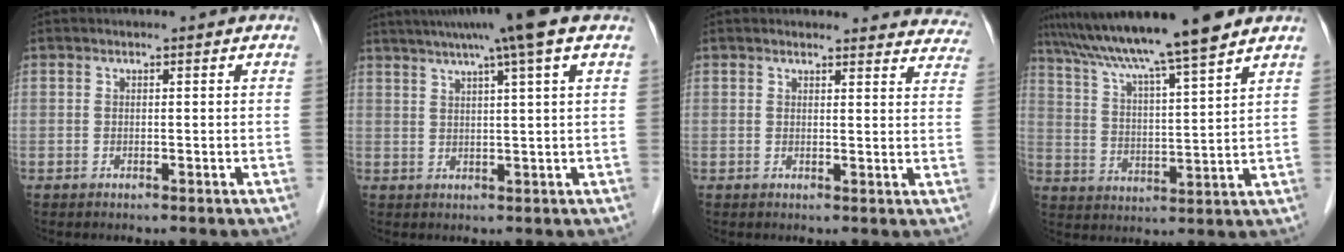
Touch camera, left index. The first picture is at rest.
{"total": 9.9, "force": [6.8, -1.1, 7.1], "torque": [-0.115, 0.023, 0.089]}
{"total": 13.7, "force": [13.2, 3.2, 1.4], "torque": [0.028, -0.042, 0.109]}
{"total": 15.2, "force": [12.5, -0.7, 8.6], "torque": [-0.151, 0.013, 0.204]}